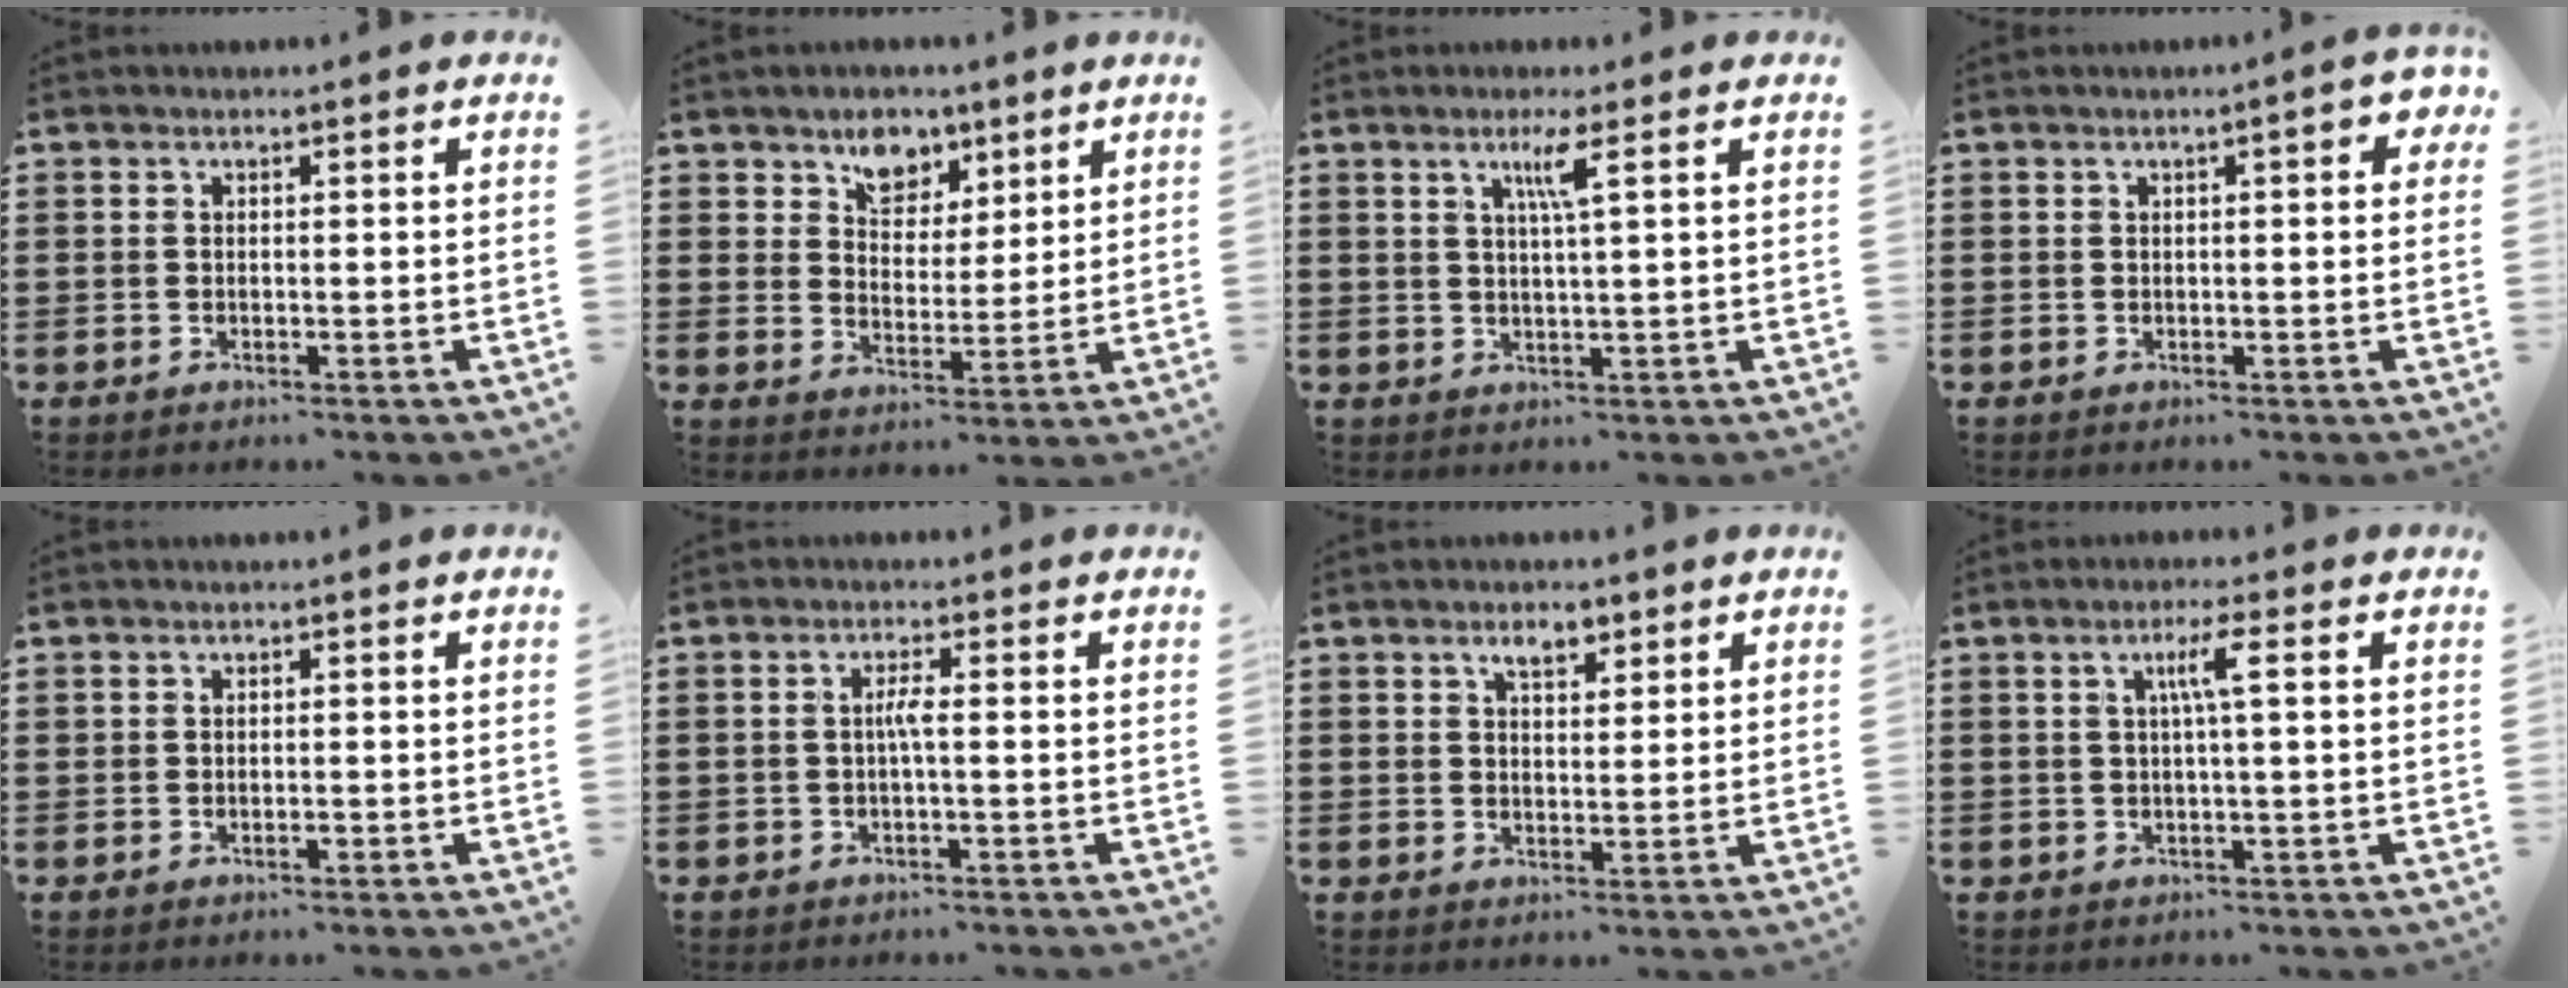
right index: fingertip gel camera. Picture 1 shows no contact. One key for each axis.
{"total": 5.9, "fx": 4.0, "fy": 4.0, "fz": 1.7, "tx": -0.042, "ty": 0.001, "tz": 0.072}
{"total": 3.7, "fx": 1.7, "fy": -0.4, "fz": 3.2, "tx": -0.061, "ty": -0.009, "tz": 0.024}
{"total": 2.7, "fx": 0.8, "fy": 0.5, "fz": 2.5, "tx": -0.034, "ty": -0.002, "tz": 0.007}
{"total": 0.7, "fx": -0.3, "fy": 0.3, "fz": 0.5, "tx": -0.010, "ty": -0.002, "tz": -0.006}
{"total": 2.1, "fx": -0.3, "fy": 0.1, "fz": 2.1, "tx": -0.041, "ty": -0.002, "tz": -0.007}
{"total": 3.2, "fx": 2.1, "fy": 1.3, "fz": 1.9, "tx": -0.035, "ty": 0.003, "tz": 0.036}
{"total": 3.8, "fx": 0.8, "fy": -0.2, "fz": 3.7, "tx": -0.072, "ty": 0.001, "tz": 0.009}